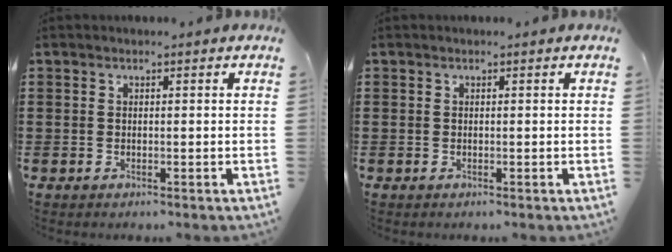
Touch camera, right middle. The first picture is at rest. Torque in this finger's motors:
{"motor_torque": [0.00, 0.00, 0.00, 0.00]}